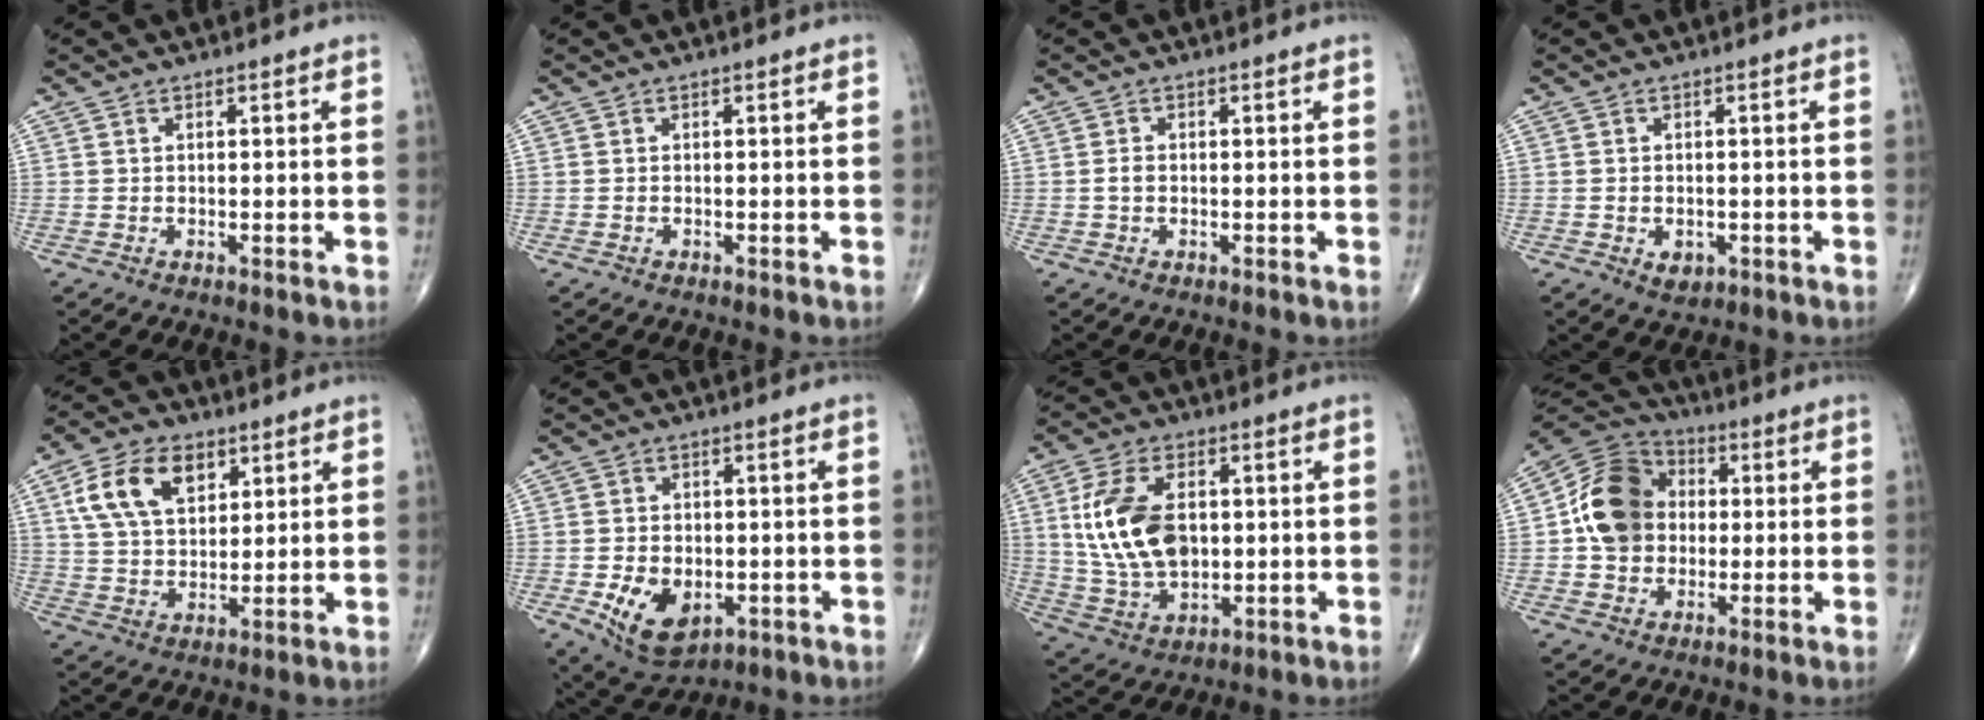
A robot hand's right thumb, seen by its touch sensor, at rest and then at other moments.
{"total": 0.0}
{"total": 1.4, "force": [-0.2, 0.9, 0.9], "torque": [-0.018, 0.003, -0.005]}
{"total": 2.9, "force": [-0.9, 2.1, 1.8], "torque": [-0.017, 0.000, -0.007]}
{"total": 12.7, "force": [5.3, 7.9, 8.4], "torque": [-0.137, -0.010, 0.100]}
{"total": 10.1, "force": [-2.8, 6.6, 7.2], "torque": [-0.102, 0.000, -0.033]}
{"total": 15.6, "force": [2.0, 9.6, 12.1], "torque": [-0.222, -0.005, 0.046]}
{"total": 13.5, "force": [0.7, 11.1, 7.7], "torque": [-0.116, 0.022, 0.002]}